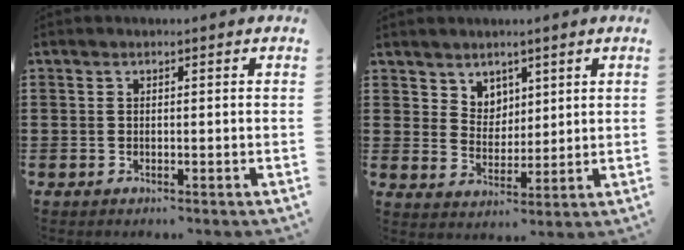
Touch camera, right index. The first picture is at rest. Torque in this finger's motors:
{"motor_torque": [-0.18, 0.21, 0.01, 0.00]}